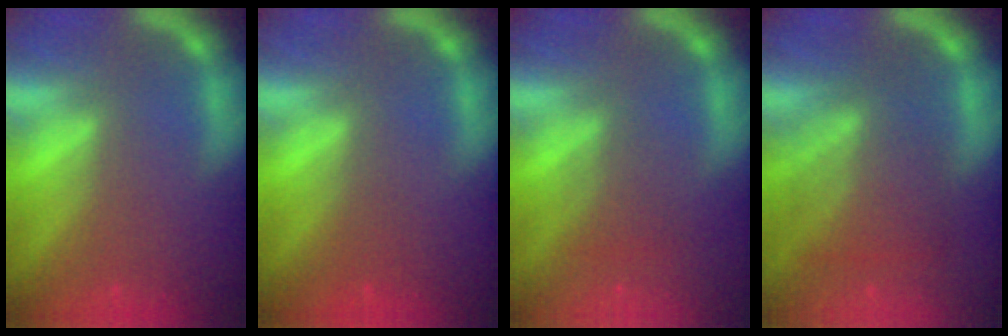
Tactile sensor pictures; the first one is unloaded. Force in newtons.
{"total": 1.0}
{"total": 2.0}
{"total": 6.5}